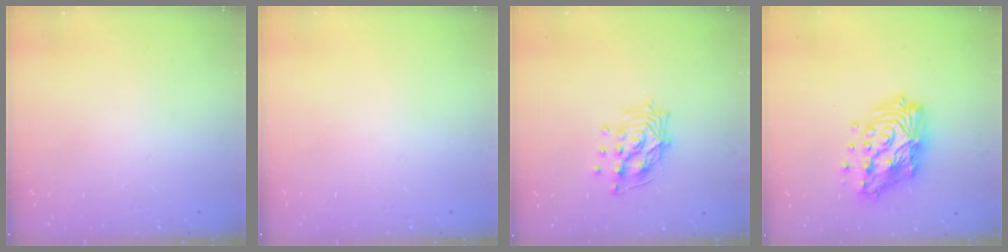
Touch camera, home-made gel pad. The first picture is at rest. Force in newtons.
{"total": 0.0}
{"total": 12.6, "press": 12.5, "slide": 1.3}
{"total": 18.1, "press": 18.0, "slide": 1.5}